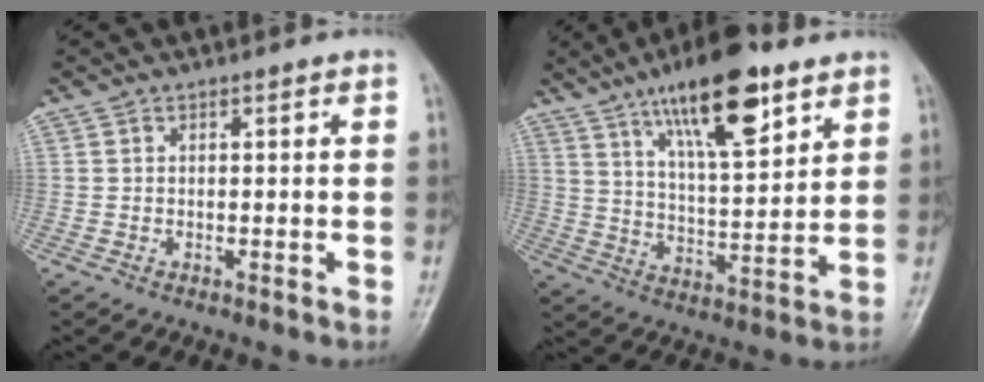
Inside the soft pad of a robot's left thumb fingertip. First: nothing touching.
{"total": 17.3, "force": [10.2, 5.4, 12.8], "torque": [-0.184, -0.044, 0.172]}